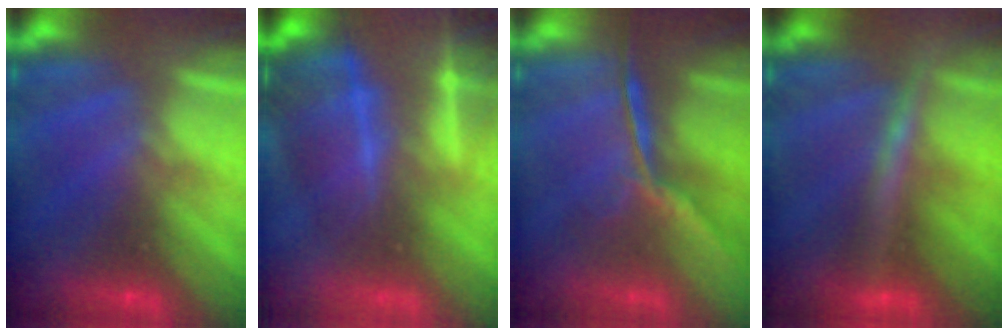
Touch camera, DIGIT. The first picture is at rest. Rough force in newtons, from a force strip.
{"total": 8.1}
{"total": 1.6}
{"total": 2.4}